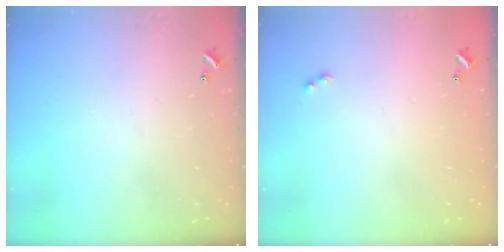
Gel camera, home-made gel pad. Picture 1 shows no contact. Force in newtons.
{"total": 2.0, "press": 2.0, "slide": 0.4}